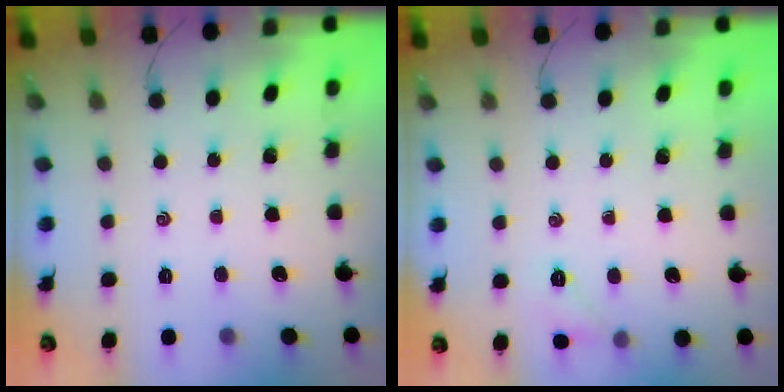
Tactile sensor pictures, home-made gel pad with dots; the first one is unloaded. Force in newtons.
{"total": 5.0, "press": 4.8, "slide": 1.4}